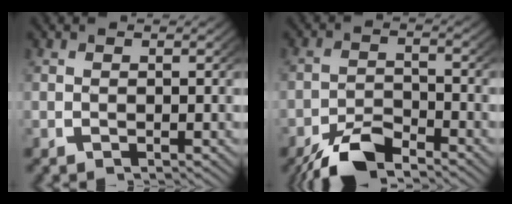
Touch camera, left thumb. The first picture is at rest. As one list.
[{"total": 5.4, "force": [-4.3, 2.0, 2.6], "torque": [-0.046, -0.011, -0.076]}]